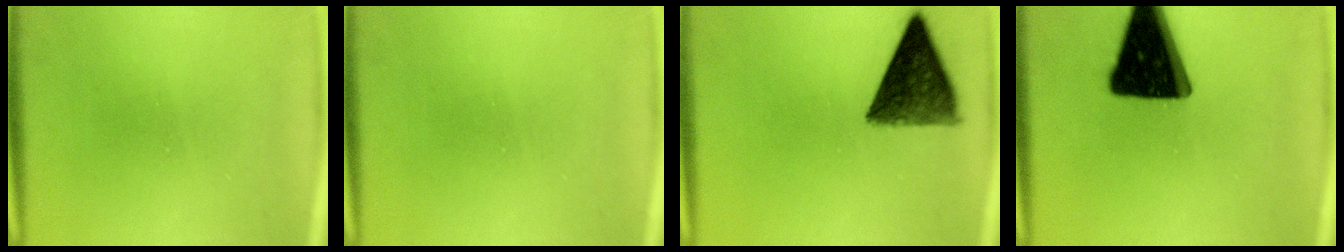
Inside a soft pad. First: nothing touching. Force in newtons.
{"total": 0.0}
{"total": 10.4}
{"total": 19.3}